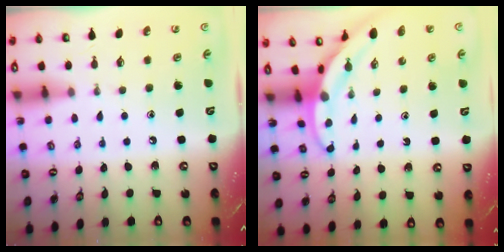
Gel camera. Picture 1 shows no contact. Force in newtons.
{"total": 3.5, "press": 3.5, "slide": 0.0}